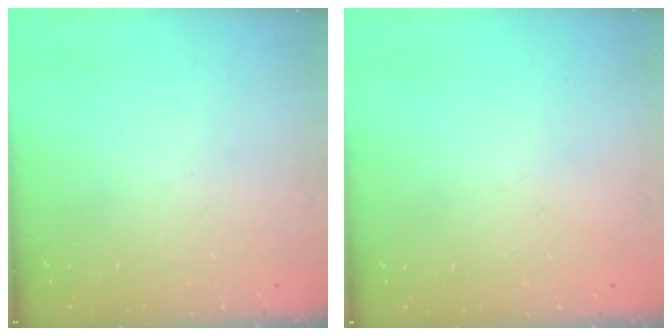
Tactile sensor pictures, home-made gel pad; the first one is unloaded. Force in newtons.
{"total": 2.3, "press": 2.3, "slide": 0.1}